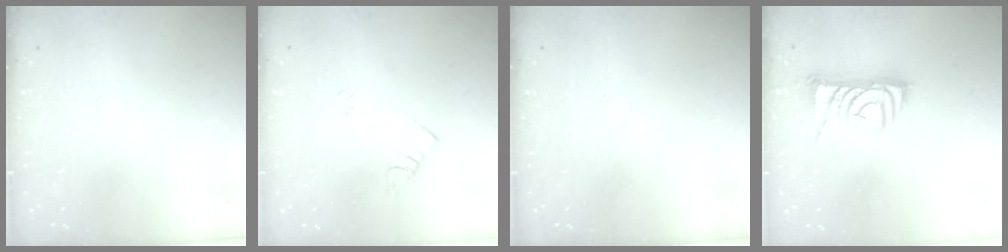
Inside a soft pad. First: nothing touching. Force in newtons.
{"total": 3.7, "press": 3.7, "slide": 0.5}
{"total": 0.0}
{"total": 7.9, "press": 7.8, "slide": 1.1}